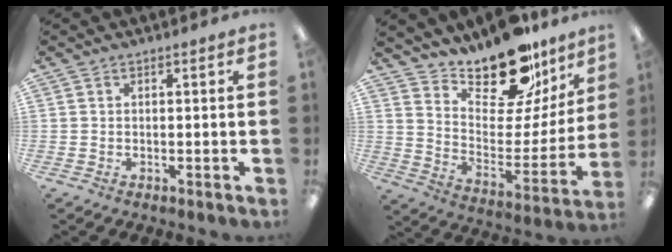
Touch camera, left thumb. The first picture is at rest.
{"total": 20.0, "force": [17.3, 7.1, 7.2], "torque": [-0.105, -0.138, 0.298]}